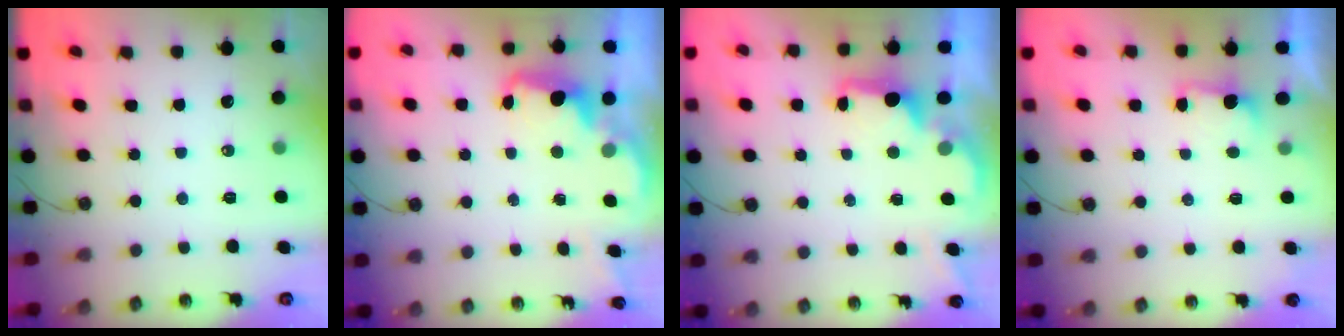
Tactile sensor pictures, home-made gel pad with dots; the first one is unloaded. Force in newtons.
{"total": 2.6, "press": 2.5, "slide": 0.5}
{"total": 2.1, "press": 1.9, "slide": 0.8}
{"total": 3.1, "press": 3.0, "slide": 0.9}